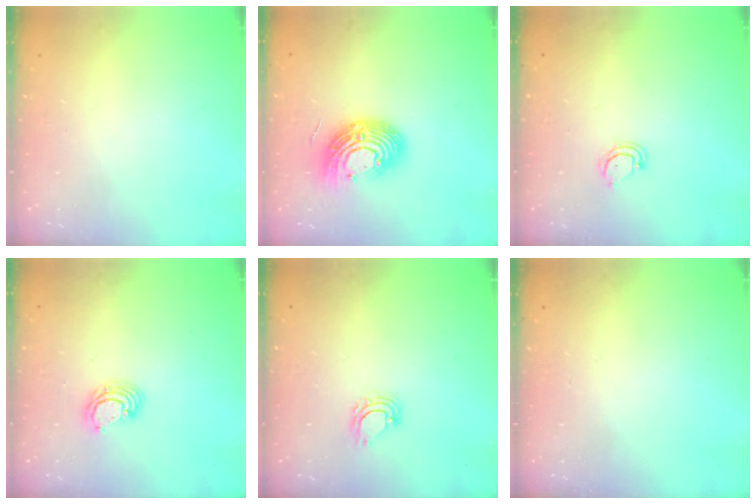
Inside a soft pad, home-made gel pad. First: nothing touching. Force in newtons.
{"total": 14.7, "press": 14.7, "slide": 1.0}
{"total": 3.7, "press": 3.7, "slide": 0.3}
{"total": 4.2, "press": 4.2, "slide": 0.2}
{"total": 4.0, "press": 4.0, "slide": 0.2}
{"total": 0.0}